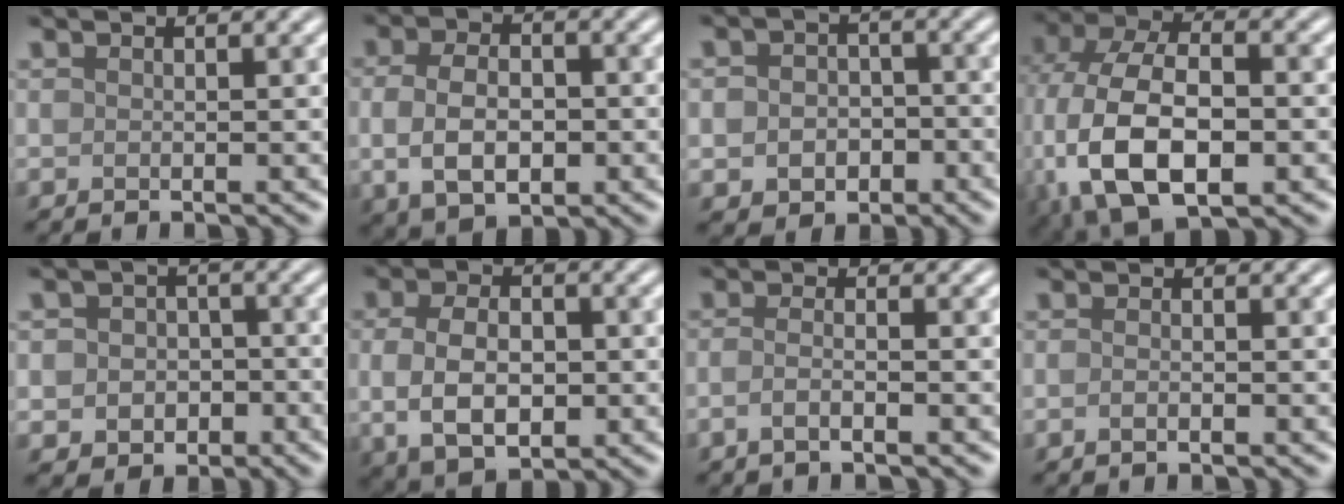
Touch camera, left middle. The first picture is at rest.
{"total": 5.6, "force": [-0.6, 3.5, 4.3], "torque": [-0.084, -0.008, -0.009]}
{"total": 4.0, "force": [-1.1, 3.2, 2.2], "torque": [-0.025, -0.008, -0.021]}
{"total": 14.4, "force": [-3.0, 8.9, 10.9], "torque": [-0.221, -0.010, -0.026]}
{"total": 4.4, "force": [-0.9, 3.8, 1.8], "torque": [-0.010, -0.004, -0.028]}
{"total": 6.2, "force": [-0.5, 3.9, 4.8], "torque": [-0.090, -0.005, -0.009]}
{"total": 1.9, "force": [-1.0, 0.6, 1.6], "torque": [-0.024, -0.002, -0.026]}
{"total": 1.0, "force": [-0.4, 0.4, 0.8], "torque": [-0.010, -0.001, -0.012]}